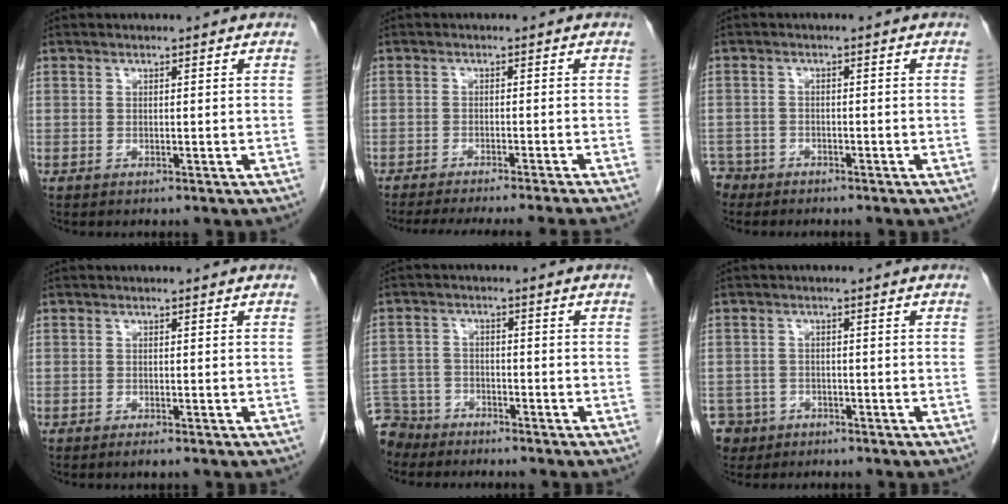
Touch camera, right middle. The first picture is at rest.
{"total": 12.8, "force": [-11.5, -0.9, 5.6], "torque": [-0.065, -0.030, -0.160]}
{"total": 3.3, "force": [-2.8, 1.7, -0.5], "torque": [0.007, 0.003, -0.055]}
{"total": 0.9, "force": [-0.6, 0.0, 0.6], "torque": [-0.012, -0.002, -0.010]}
{"total": 7.1, "force": [-6.3, 3.3, 0.0], "torque": [-0.007, -0.002, -0.118]}
{"total": 4.9, "force": [-2.9, 3.9, 0.0], "torque": [-0.003, 0.007, -0.047]}